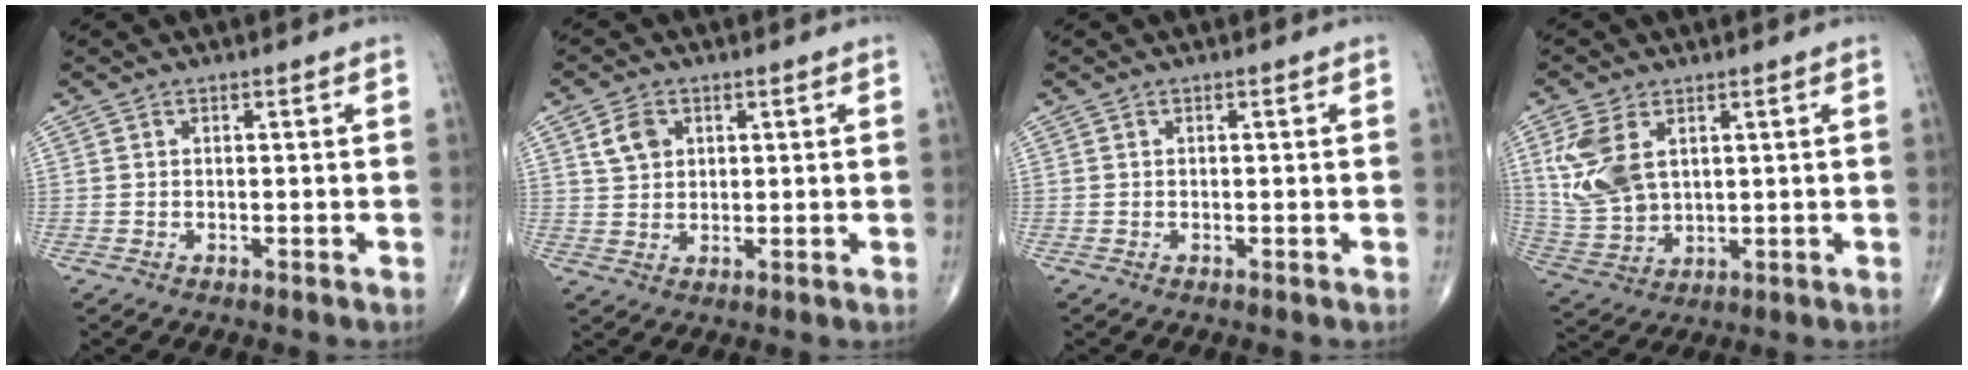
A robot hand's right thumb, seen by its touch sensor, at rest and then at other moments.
{"total": 4.6, "force": [1.8, 3.4, 2.5], "torque": [-0.032, -0.005, 0.036]}
{"total": 0.0}
{"total": 10.3, "force": [3.4, 6.3, 7.4], "torque": [-0.159, -0.008, 0.081]}